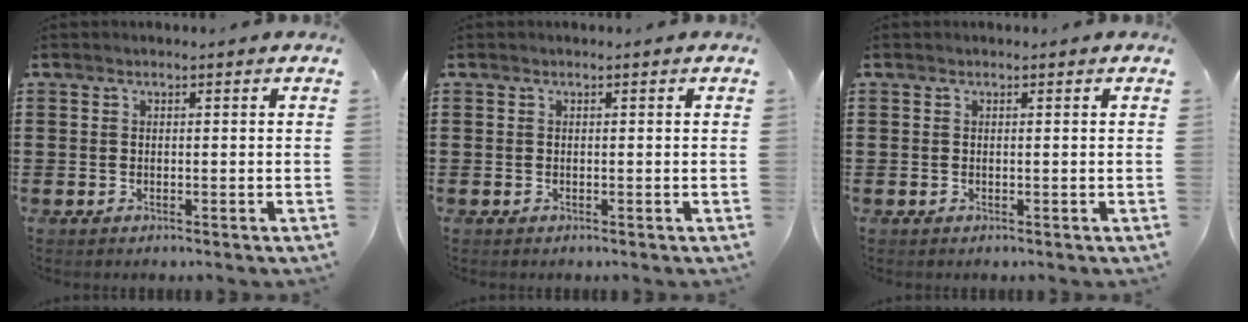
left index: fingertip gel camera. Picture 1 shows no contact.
{"total": 0.0}
{"total": 0.0}